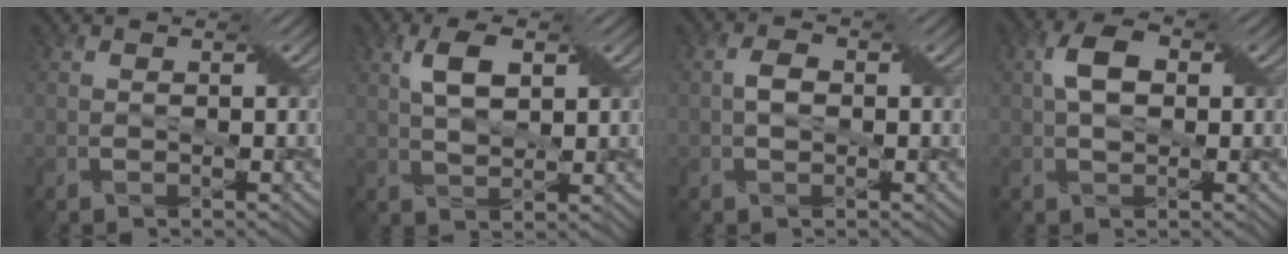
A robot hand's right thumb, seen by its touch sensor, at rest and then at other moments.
{"total": 4.2, "force": [1.9, 1.7, 3.4], "torque": [-0.069, 0.007, 0.036]}
{"total": 2.3, "force": [0.0, 1.5, 1.7], "torque": [-0.032, 0.002, -0.003]}
{"total": 5.2, "force": [0.9, 3.1, 4.1], "torque": [-0.081, 0.010, 0.010]}